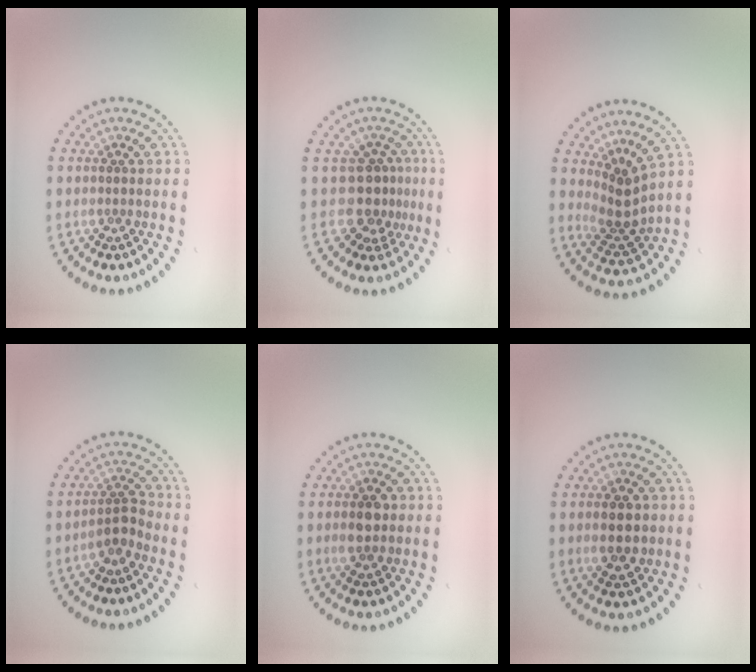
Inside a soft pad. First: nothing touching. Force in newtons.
{"total": 3.0, "press": 2.1, "slide": 2.1}
{"total": 3.0, "press": 2.0, "slide": 2.2}
{"total": 2.1, "press": 1.7, "slide": 1.2}
{"total": 2.6, "press": 2.6, "slide": 0.1}
{"total": 3.8, "press": 3.8, "slide": 0.2}